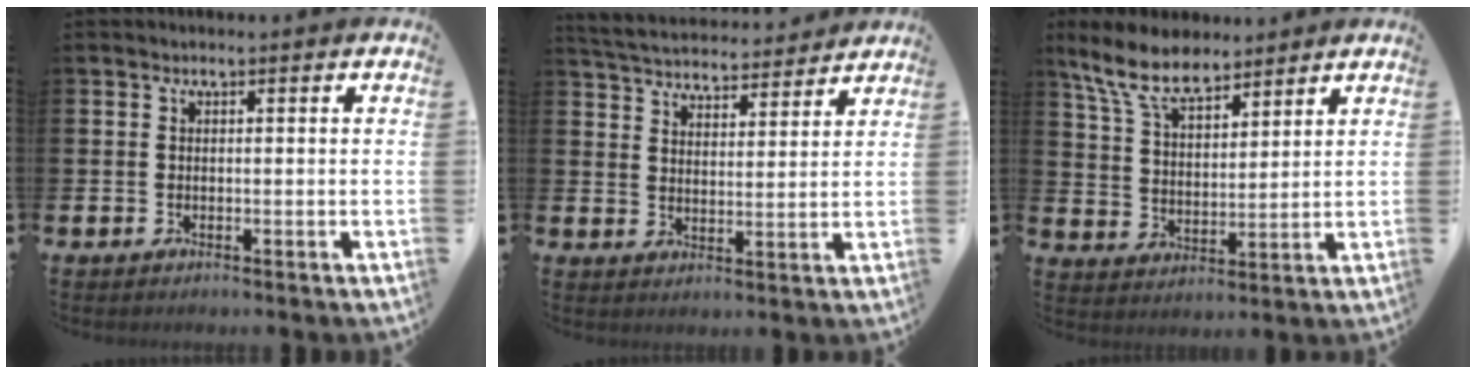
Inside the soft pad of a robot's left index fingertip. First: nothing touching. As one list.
[{"total": 5.1, "force": [5.1, 0.8, 0.3], "torque": [-0.033, -0.035, 0.090]}, {"total": 8.4, "force": [7.2, 2.8, 3.4], "torque": [-0.099, -0.020, 0.132]}]